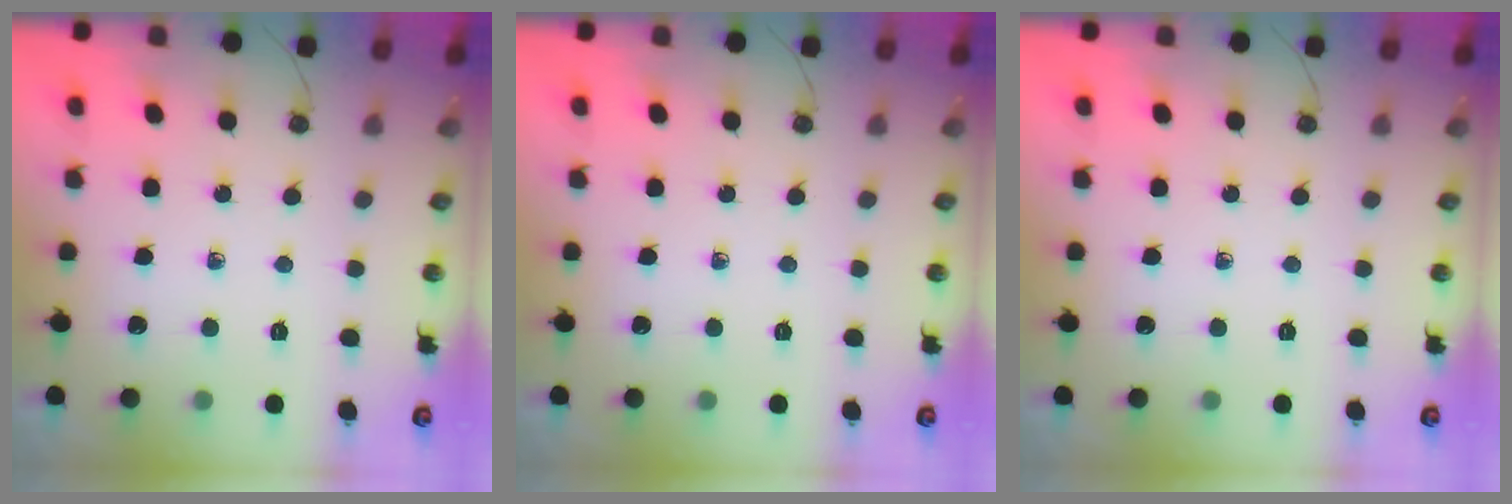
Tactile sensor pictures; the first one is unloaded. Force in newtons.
{"total": 0.0}
{"total": 0.0}